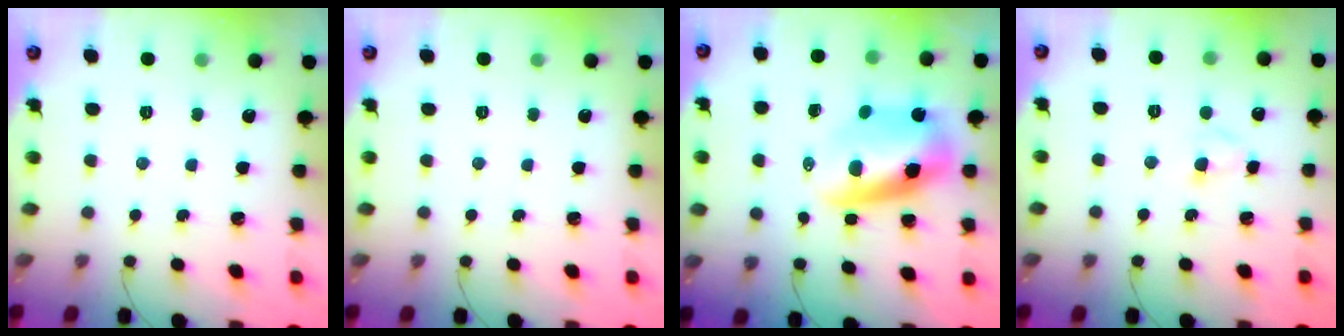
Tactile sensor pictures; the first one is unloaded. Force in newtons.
{"total": 0.0}
{"total": 10.8, "press": 10.4, "slide": 2.7}
{"total": 2.7, "press": 2.5, "slide": 1.2}